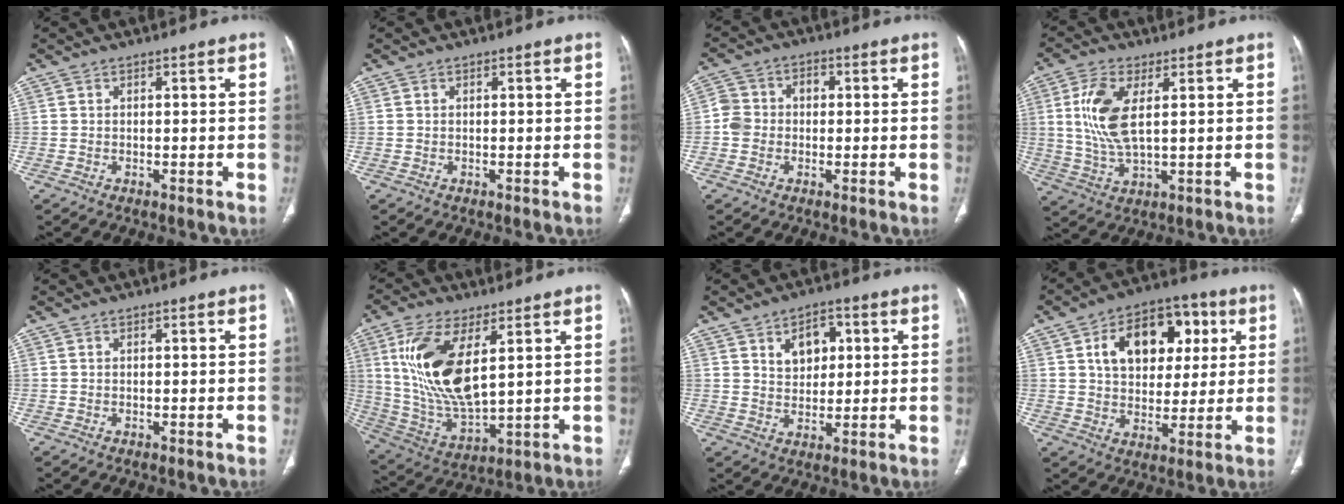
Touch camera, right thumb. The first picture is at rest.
{"total": 0.0}
{"total": 5.6, "force": [-0.5, 4.9, 2.6], "torque": [-0.037, 0.024, -0.017]}
{"total": 10.4, "force": [2.3, 4.4, 9.1], "torque": [-0.204, -0.010, 0.050]}
{"total": 0.0}
{"total": 17.8, "force": [5.2, 7.7, 15.2], "torque": [-0.304, -0.026, 0.112]}
{"total": 7.1, "force": [2.6, 4.7, 4.6], "torque": [-0.042, -0.009, 0.040]}
{"total": 16.8, "force": [5.3, 11.1, 11.4], "torque": [-0.132, 0.006, 0.084]}